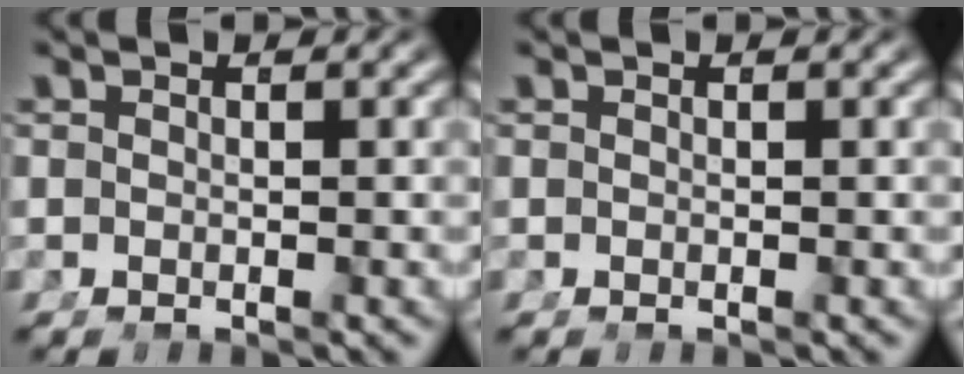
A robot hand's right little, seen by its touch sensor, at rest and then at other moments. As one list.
[{"total": 0.0}]